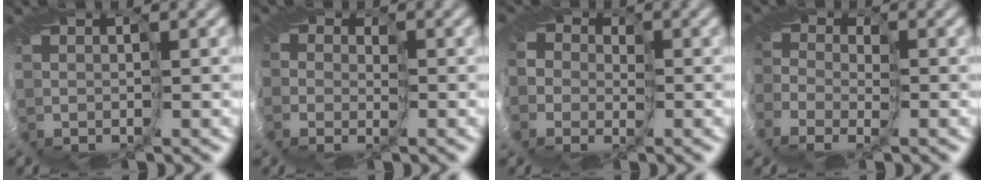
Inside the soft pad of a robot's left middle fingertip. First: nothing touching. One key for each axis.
{"total": 1.5, "fx": -1.0, "fy": 1.0, "fz": -0.6, "tx": 0.029, "ty": -0.016, "tz": -0.025}
{"total": 4.9, "fx": -0.2, "fy": 4.7, "fz": 1.5, "tx": -0.008, "ty": -0.006, "tz": -0.048}
{"total": 3.3, "fx": -2.6, "fy": 1.9, "fz": 0.9, "tx": 0.021, "ty": -0.022, "tz": -0.054}